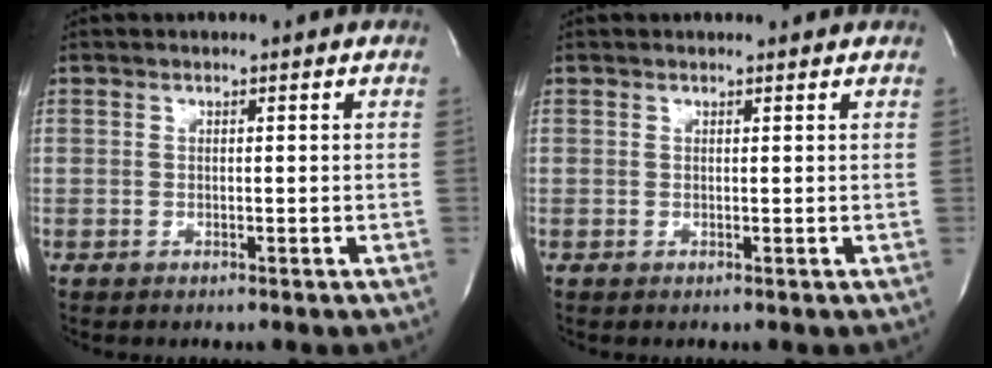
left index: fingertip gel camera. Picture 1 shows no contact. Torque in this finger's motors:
{"motor_torque": [0.11, -0.08, -0.13, 0.02]}